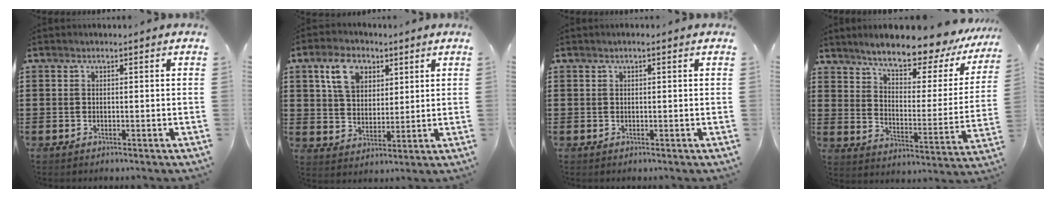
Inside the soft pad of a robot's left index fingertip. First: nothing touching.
{"total": 7.3, "force": [4.0, 4.9, 3.7], "torque": [-0.080, 0.012, 0.072]}
{"total": 0.5, "force": [0.1, 0.0, 0.5], "torque": [-0.009, -0.001, 0.002]}
{"total": 8.9, "force": [8.0, 1.1, 3.9], "torque": [-0.086, -0.060, 0.129]}